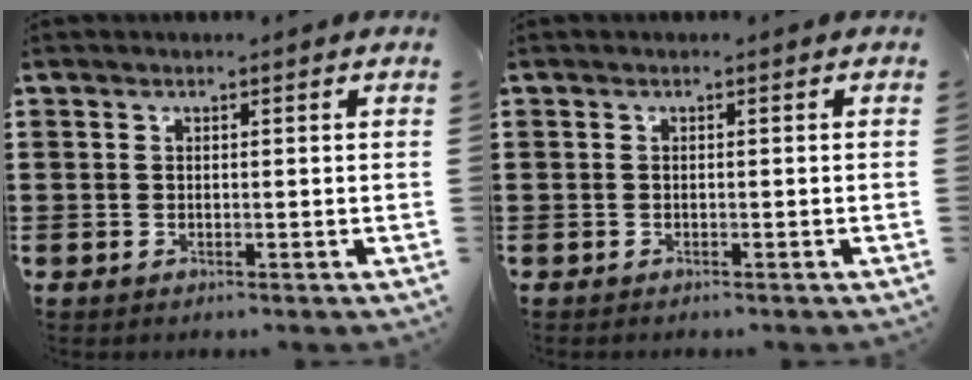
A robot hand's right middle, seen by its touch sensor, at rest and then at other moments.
{"total": 0.0}